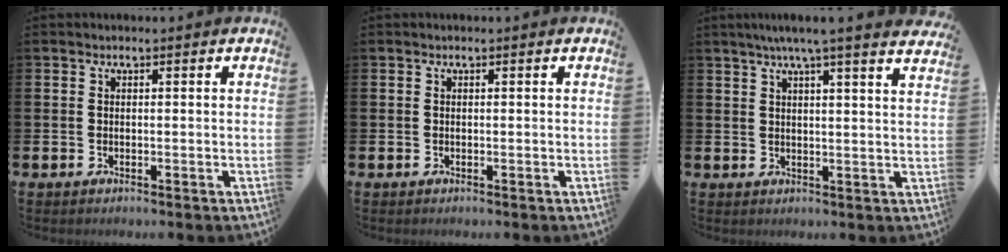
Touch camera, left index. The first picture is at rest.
{"total": 0.0}
{"total": 5.0, "force": [4.3, -0.7, 2.3], "torque": [-0.046, -0.017, 0.073]}